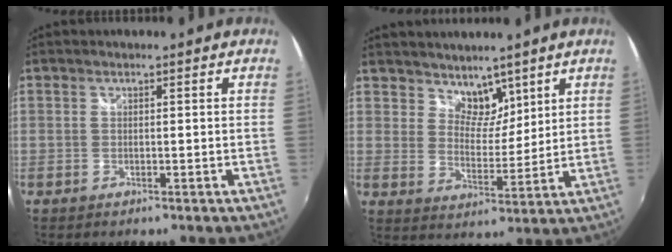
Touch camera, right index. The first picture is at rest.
{"total": 6.1, "force": [4.8, 3.3, 1.8], "torque": [-0.014, -0.002, 0.084]}